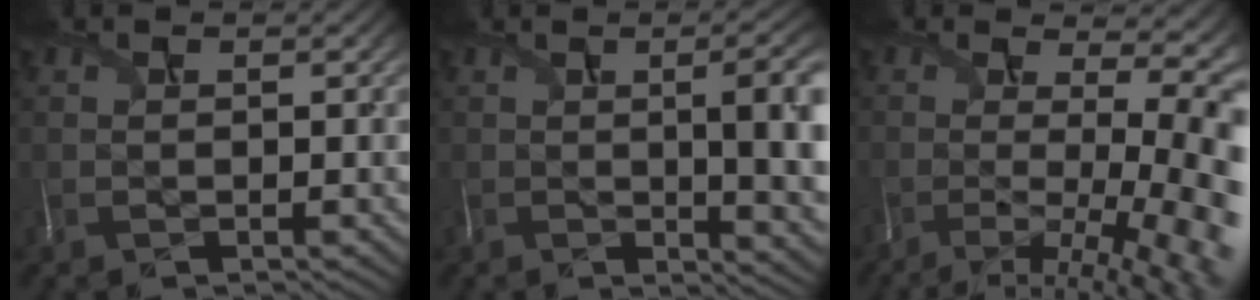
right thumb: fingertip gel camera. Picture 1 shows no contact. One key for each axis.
{"total": 11.5, "fx": -0.2, "fy": 4.4, "fz": 10.6, "tx": -0.112, "ty": 0.010, "tz": 0.009}
{"total": 12.9, "fx": -2.0, "fy": 4.6, "fz": 11.9, "tx": -0.133, "ty": -0.017, "tz": -0.017}